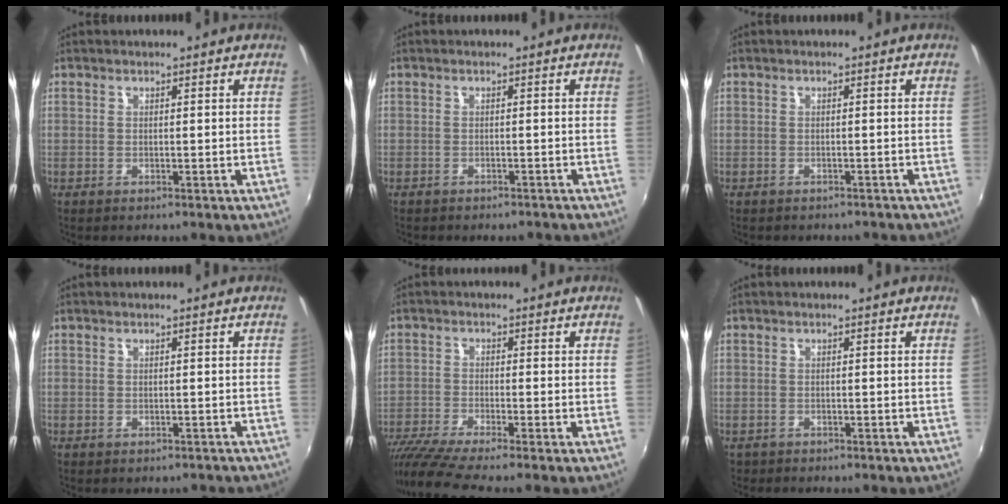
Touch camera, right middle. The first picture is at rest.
{"total": 3.6, "force": [-3.2, 1.2, 1.1], "torque": [-0.025, -0.013, -0.041]}
{"total": 3.7, "force": [-3.3, 1.3, 1.1], "torque": [-0.022, -0.013, -0.039]}
{"total": 1.6, "force": [-1.2, 0.8, 0.6], "torque": [-0.010, -0.003, -0.013]}
{"total": 9.3, "force": [-7.7, -0.6, 5.1], "torque": [-0.118, -0.044, -0.140]}
{"total": 1.0, "force": [-0.8, 0.7, 0.1], "torque": [-0.007, -0.003, -0.013]}